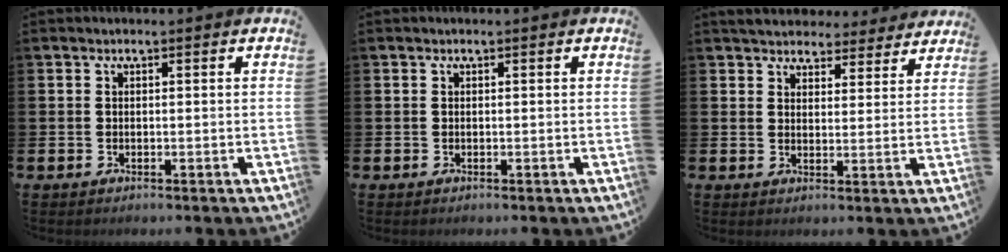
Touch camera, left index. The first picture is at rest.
{"total": 0.0}
{"total": 4.8, "force": [4.6, 1.4, 0.3], "torque": [-0.023, -0.027, 0.081]}